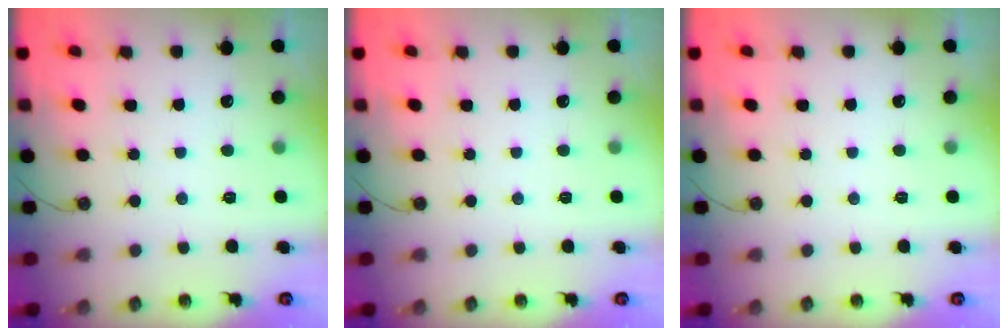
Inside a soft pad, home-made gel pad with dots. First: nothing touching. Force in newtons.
{"total": 0.0}
{"total": 0.0}